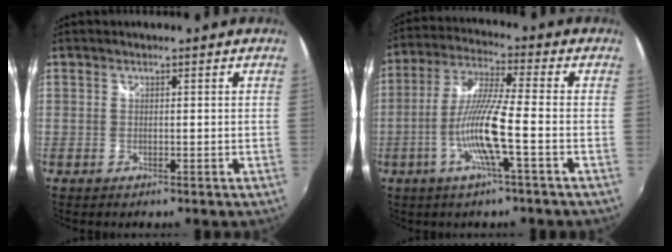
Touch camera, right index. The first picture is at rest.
{"total": 10.9, "force": [-3.8, -0.1, 10.2], "torque": [-0.209, -0.003, -0.075]}